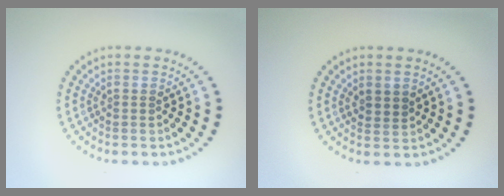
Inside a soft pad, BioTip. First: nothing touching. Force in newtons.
{"total": 1.5, "press": 1.4, "slide": 0.7}